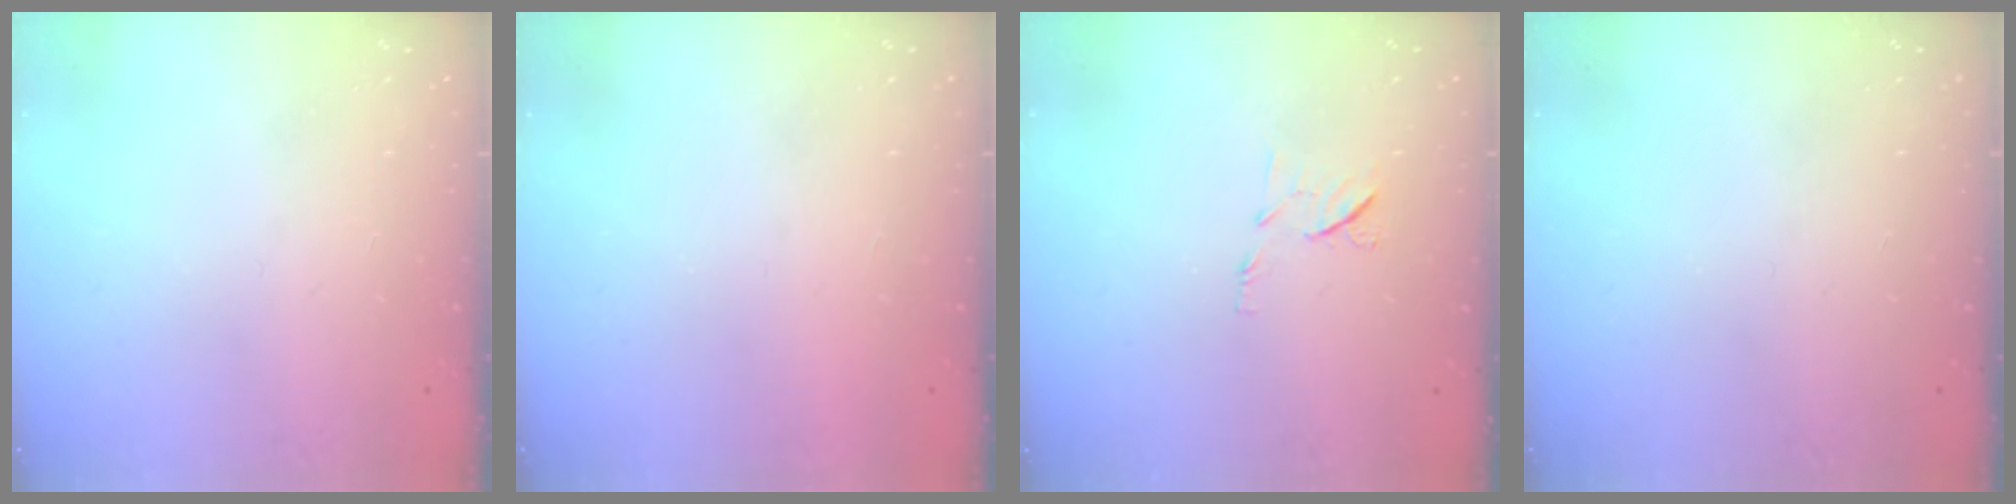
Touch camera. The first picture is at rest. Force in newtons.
{"total": 1.6, "press": 1.6, "slide": 0.1}
{"total": 6.7, "press": 6.6, "slide": 1.0}
{"total": 0.0}